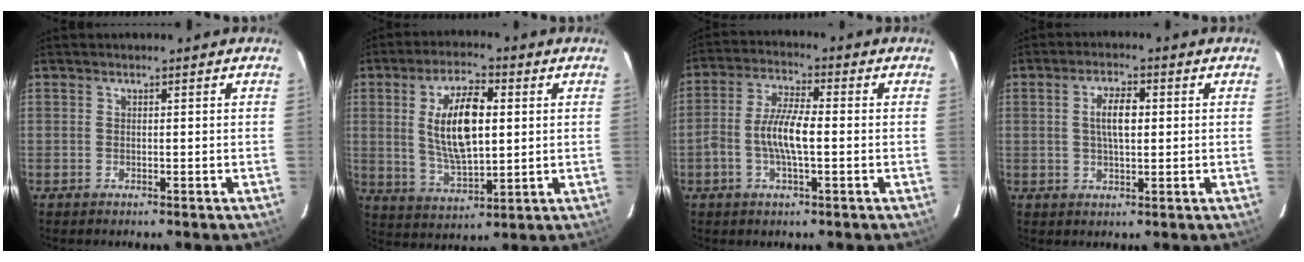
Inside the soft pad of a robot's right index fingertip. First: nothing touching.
{"total": 13.1, "force": [2.2, 5.4, 11.7], "torque": [-0.220, 0.000, 0.047]}
{"total": 7.4, "force": [-1.4, 2.1, 7.0], "torque": [-0.144, 0.010, -0.031]}
{"total": 5.3, "force": [0.7, 2.1, 4.9], "torque": [-0.090, 0.006, 0.015]}